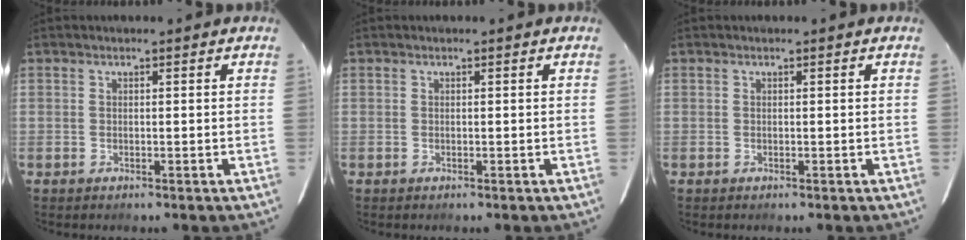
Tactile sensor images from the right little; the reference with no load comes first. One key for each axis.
{"total": 0.0}
{"total": 0.0}